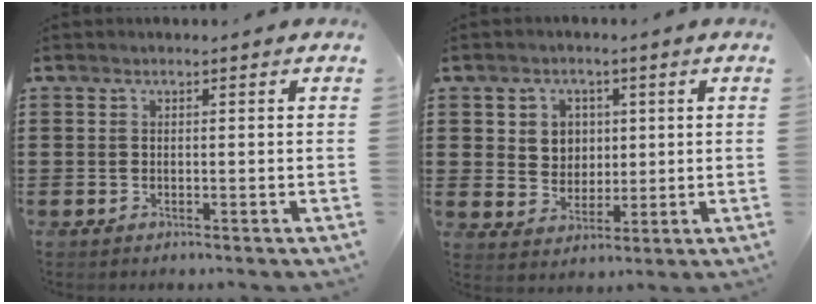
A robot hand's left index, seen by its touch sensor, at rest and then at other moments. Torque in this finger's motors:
{"motor_torque": [0.25, 0.27, 0.08, 0.01]}